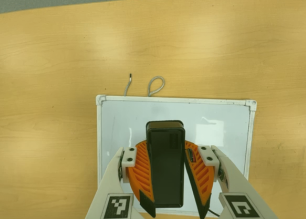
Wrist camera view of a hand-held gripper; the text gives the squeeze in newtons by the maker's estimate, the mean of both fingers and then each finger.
{"total": 10.5, "left": 9.8, "right": 11.2}